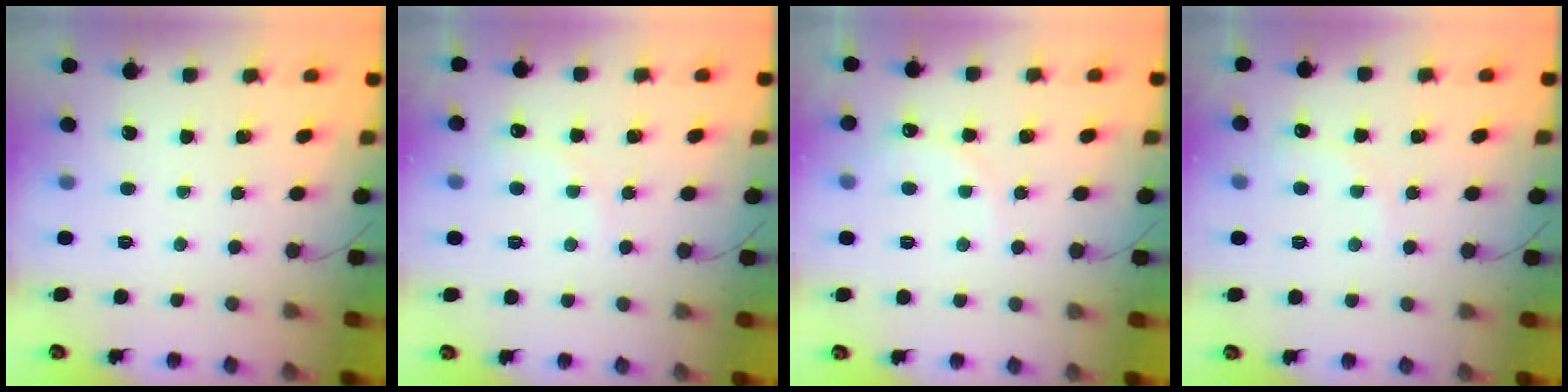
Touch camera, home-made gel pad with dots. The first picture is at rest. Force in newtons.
{"total": 6.8, "press": 6.7, "slide": 1.2}
{"total": 6.7, "press": 6.6, "slide": 1.3}
{"total": 6.8, "press": 6.7, "slide": 1.2}